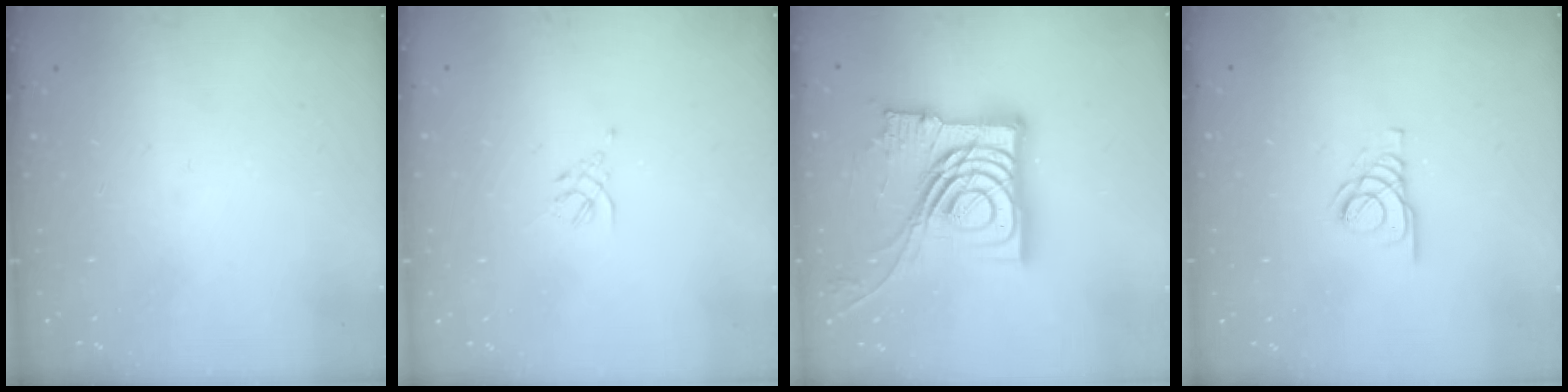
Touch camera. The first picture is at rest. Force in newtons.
{"total": 1.5, "press": 1.4, "slide": 0.6}
{"total": 23.8, "press": 23.6, "slide": 2.4}
{"total": 2.8, "press": 2.8, "slide": 0.3}